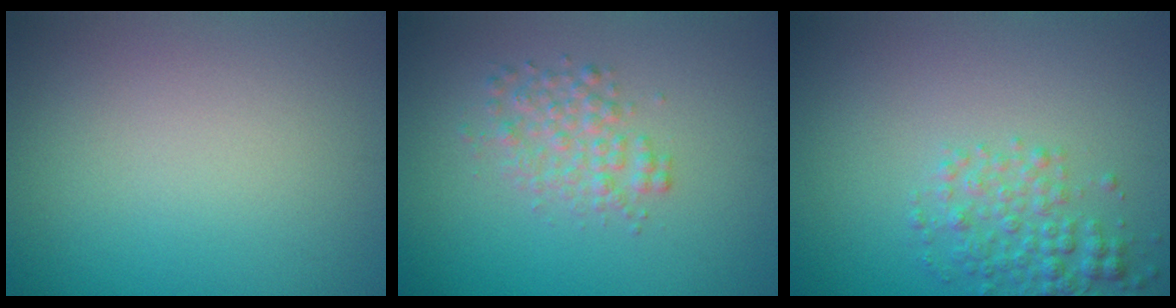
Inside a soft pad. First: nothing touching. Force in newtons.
{"total": 2.5, "press": 2.5, "slide": 0.1}
{"total": 3.1, "press": 3.1, "slide": 0.1}